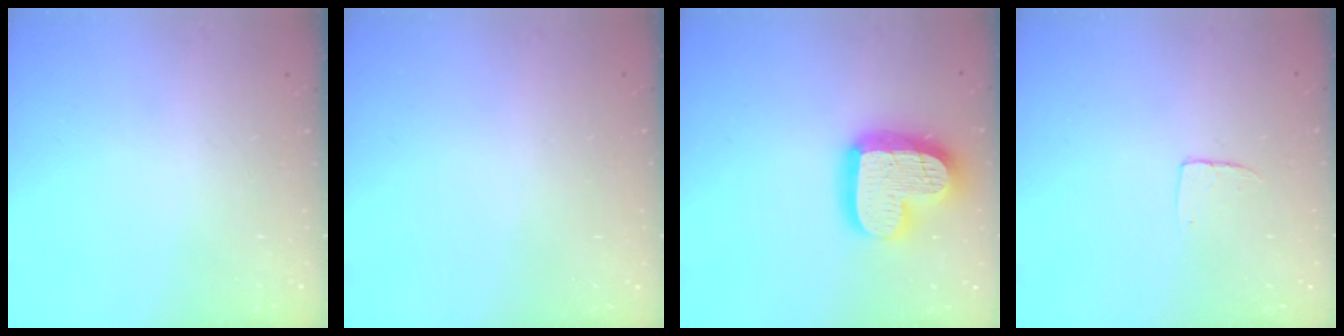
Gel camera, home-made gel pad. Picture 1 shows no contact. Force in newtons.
{"total": 0.0}
{"total": 20.3, "press": 20.2, "slide": 1.7}
{"total": 3.8, "press": 3.8, "slide": 0.2}